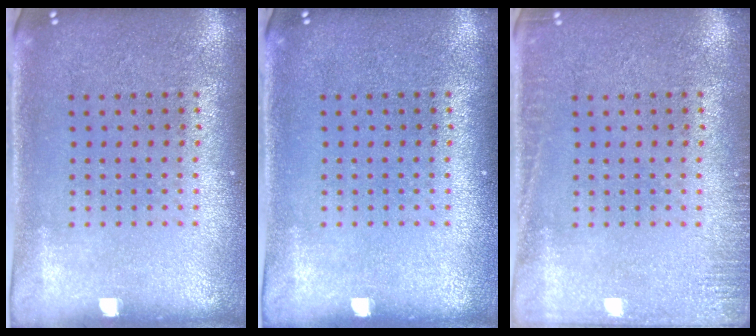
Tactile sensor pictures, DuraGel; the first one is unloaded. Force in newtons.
{"total": 0.0}
{"total": 1.6, "press": 1.6, "slide": 0.4}